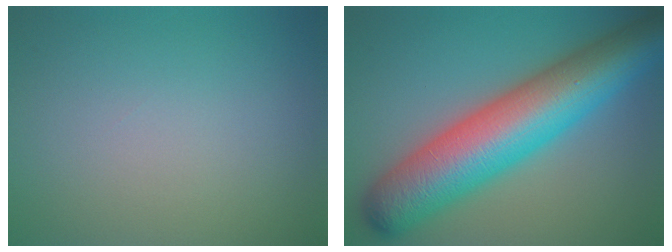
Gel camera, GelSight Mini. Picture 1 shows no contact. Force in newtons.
{"total": 12.9, "press": 12.9, "slide": 0.2}